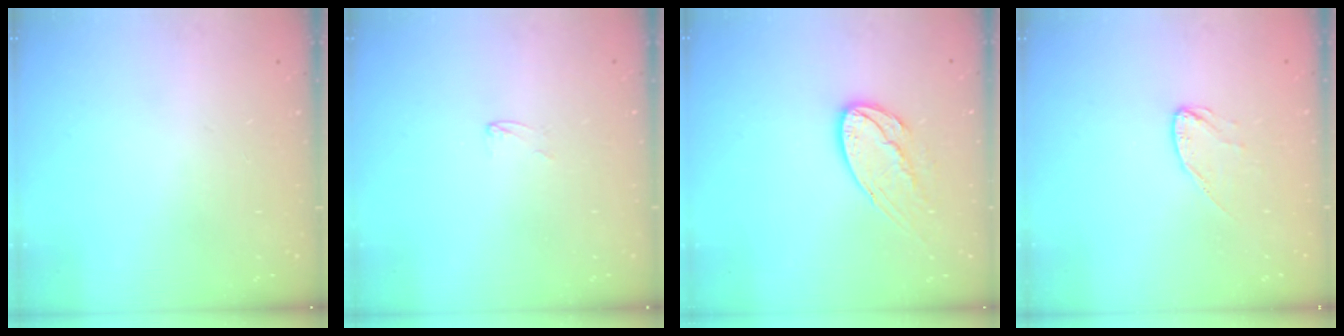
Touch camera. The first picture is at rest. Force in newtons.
{"total": 1.7, "press": 1.6, "slide": 0.1}
{"total": 12.3, "press": 12.2, "slide": 1.0}
{"total": 5.8, "press": 5.7, "slide": 0.5}